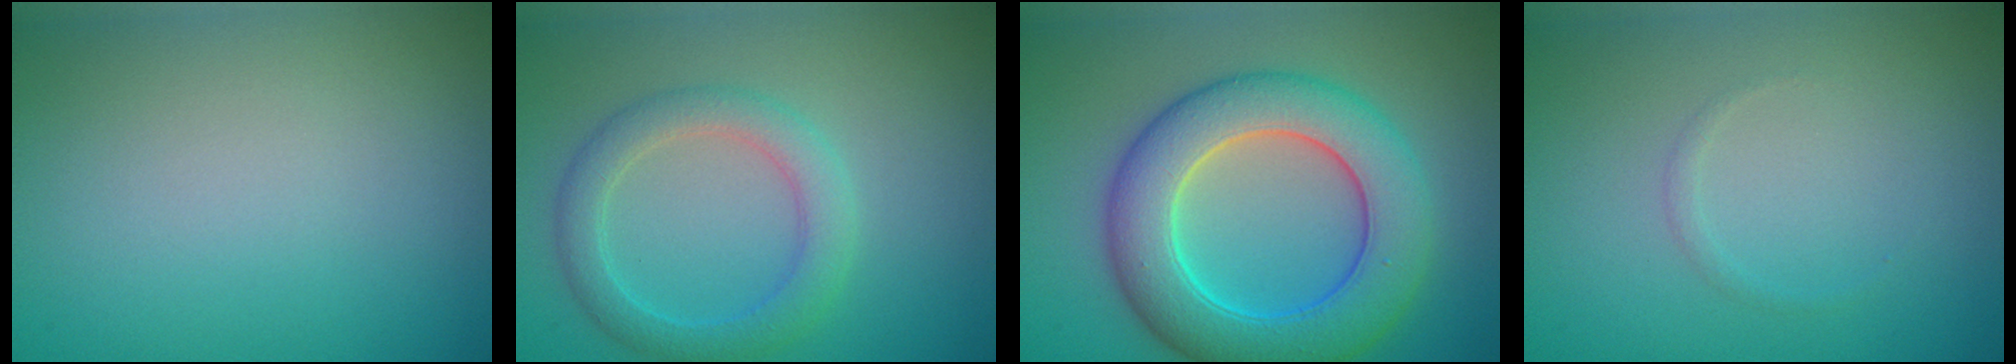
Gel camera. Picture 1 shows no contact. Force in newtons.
{"total": 2.2, "press": 2.2, "slide": 0.3}
{"total": 8.8, "press": 8.8, "slide": 0.4}
{"total": 0.5, "press": 0.5, "slide": 0.0}